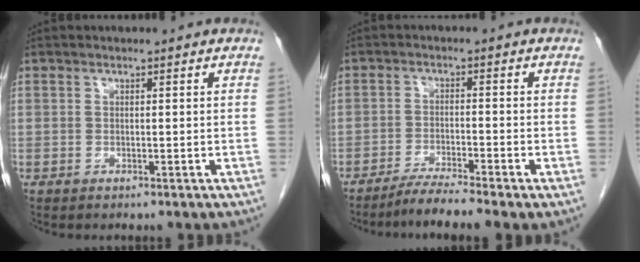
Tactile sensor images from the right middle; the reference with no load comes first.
{"total": 5.0, "force": [-4.1, -1.1, 2.6], "torque": [-0.045, -0.018, -0.077]}